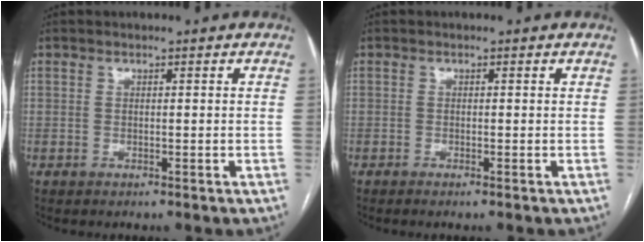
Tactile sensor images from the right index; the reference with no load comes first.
{"total": 0.6, "force": [-0.4, -0.1, 0.4], "torque": [-0.010, 0.000, -0.008]}